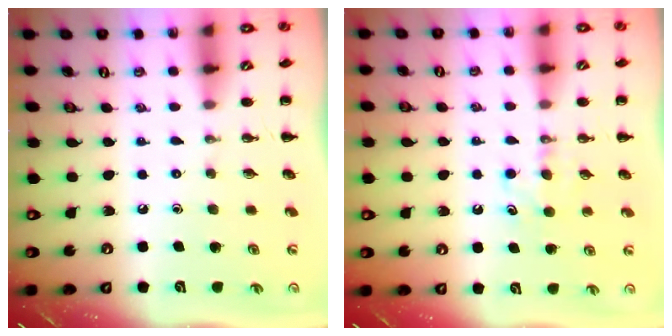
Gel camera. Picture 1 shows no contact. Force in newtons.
{"total": 4.6, "press": 4.5, "slide": 1.2}